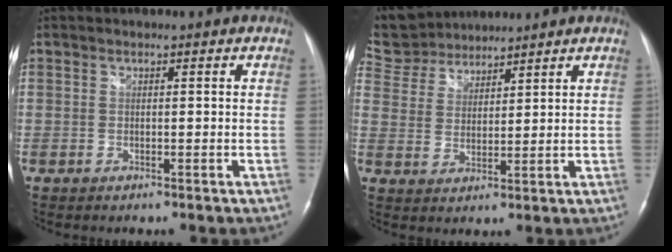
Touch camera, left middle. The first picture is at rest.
{"total": 10.5, "force": [9.7, 3.5, 1.6], "torque": [-0.049, 0.028, 0.197]}